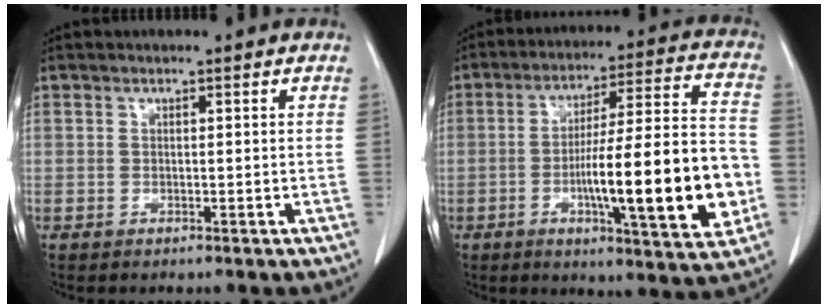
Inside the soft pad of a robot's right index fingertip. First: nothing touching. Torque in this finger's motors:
{"motor_torque": [1.78, -0.36, 0.79, 0.12]}